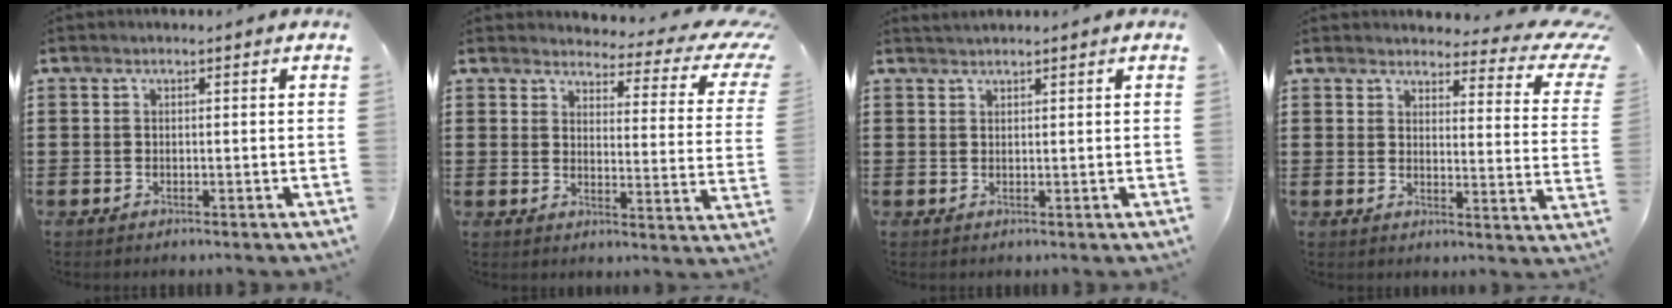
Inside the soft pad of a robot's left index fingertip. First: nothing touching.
{"total": 4.4, "force": [3.5, 1.1, 2.5], "torque": [-0.050, -0.027, 0.053]}
{"total": 1.0, "force": [1.0, 0.0, 0.3], "torque": [-0.006, 0.001, 0.019]}
{"total": 4.3, "force": [3.6, 1.1, 2.2], "torque": [-0.038, -0.030, 0.054]}